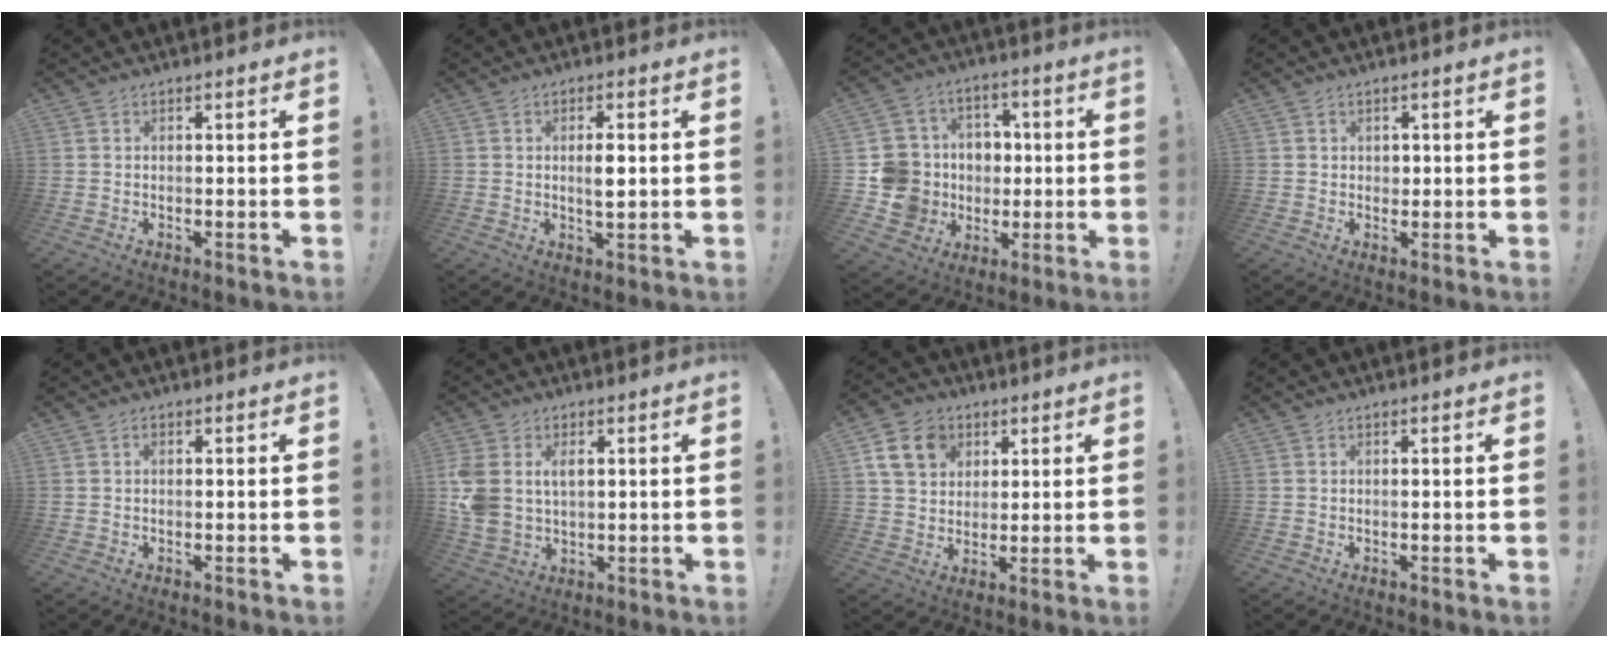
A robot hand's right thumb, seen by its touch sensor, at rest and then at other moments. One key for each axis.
{"total": 4.0, "fx": 0.2, "fy": 1.5, "fz": 3.7, "tx": -0.052, "ty": -0.005, "tz": 0.000}
{"total": 15.5, "fx": -1.6, "fy": 14.8, "fz": 4.2, "tx": -0.076, "ty": 0.015, "tz": 0.006}
{"total": 1.6, "fx": 0.4, "fy": 1.5, "fz": 0.2, "tx": 0.010, "ty": -0.003, "tz": 0.004}
{"total": 0.6, "fx": -0.2, "fy": 0.4, "fz": 0.4, "tx": -0.003, "ty": 0.003, "tz": -0.005}
{"total": 8.3, "fx": 2.5, "fy": 6.2, "fz": 4.9, "tx": -0.092, "ty": -0.006, "tz": 0.050}
{"total": 12.0, "fx": 5.1, "fy": 9.5, "fz": 5.4, "tx": -0.080, "ty": -0.015, "tz": 0.103}
{"total": 0.0}